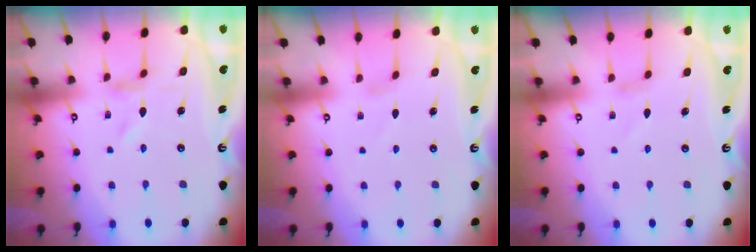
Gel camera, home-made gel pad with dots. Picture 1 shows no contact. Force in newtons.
{"total": 0.0}
{"total": 1.0, "press": 0.9, "slide": 0.2}